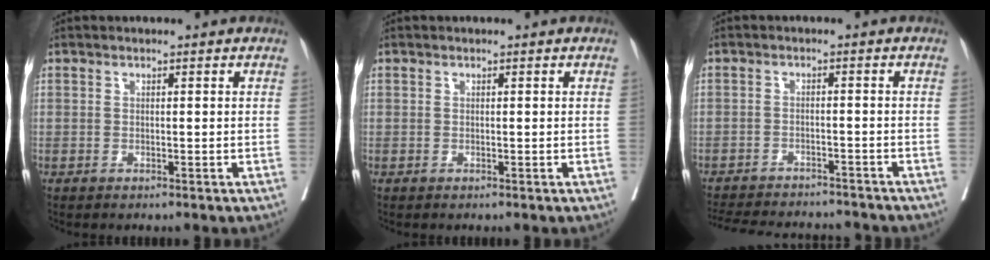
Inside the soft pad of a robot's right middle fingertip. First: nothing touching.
{"total": 0.0}
{"total": 15.7, "force": [-14.5, 3.3, 5.1], "torque": [-0.123, -0.012, -0.194]}